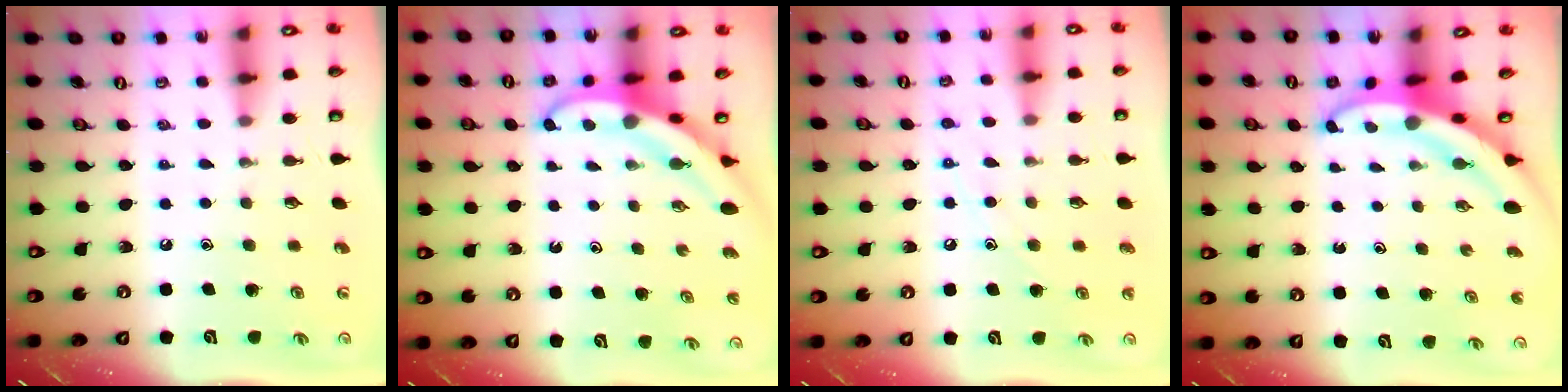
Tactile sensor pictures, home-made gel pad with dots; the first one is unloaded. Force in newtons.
{"total": 4.8, "press": 4.8, "slide": 0.5}
{"total": 7.6, "press": 7.6, "slide": 0.2}
{"total": 4.3, "press": 4.2, "slide": 0.6}